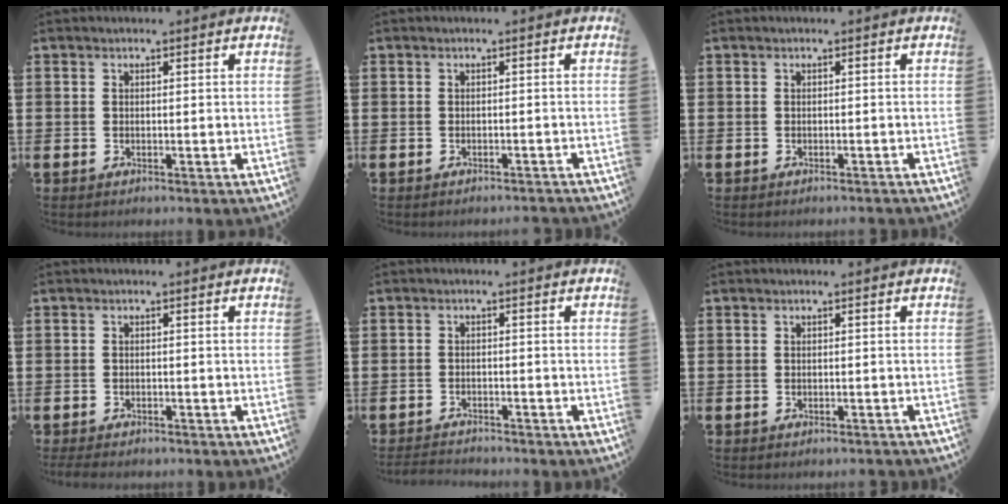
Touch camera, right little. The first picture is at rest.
{"total": 0.6, "force": [-0.6, -0.1, 0.0], "torque": [-0.001, 0.000, -0.013]}
{"total": 0.0}
{"total": 0.7, "force": [-0.6, 0.3, 0.3], "torque": [-0.007, 0.001, -0.013]}
{"total": 1.5, "force": [-1.5, 0.1, -0.1], "torque": [-0.003, 0.003, -0.032]}
{"total": 0.0}